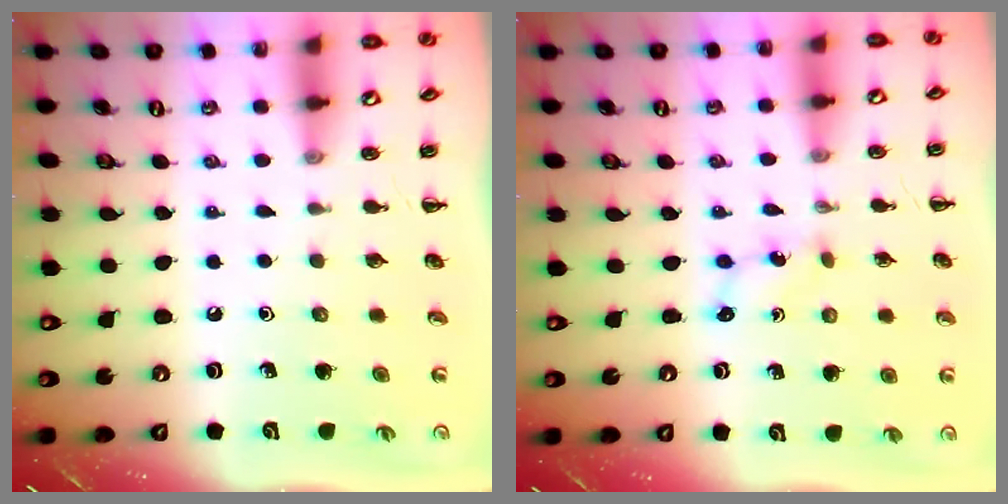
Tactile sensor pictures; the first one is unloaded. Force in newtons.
{"total": 1.7, "press": 1.6, "slide": 0.6}